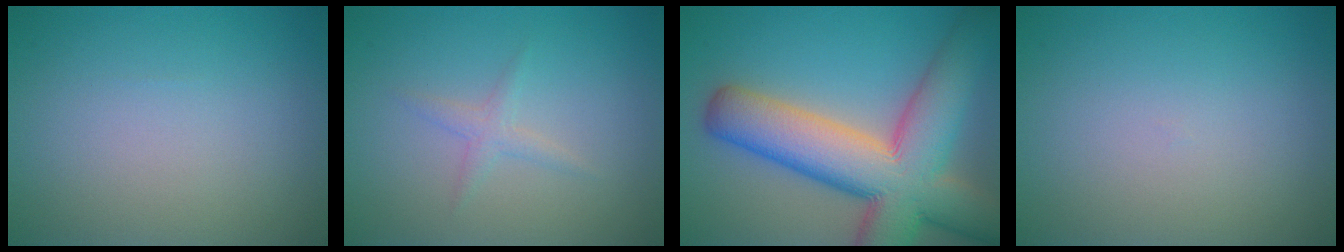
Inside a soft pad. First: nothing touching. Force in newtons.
{"total": 1.2, "press": 1.2, "slide": 0.0}
{"total": 12.9, "press": 12.9, "slide": 0.6}
{"total": 0.0}